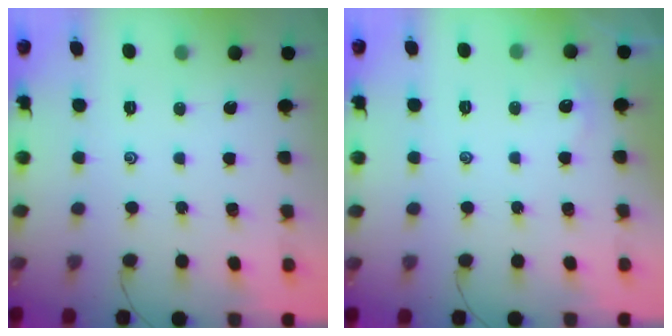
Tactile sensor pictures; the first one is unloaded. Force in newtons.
{"total": 2.7, "press": 2.7, "slide": 0.3}